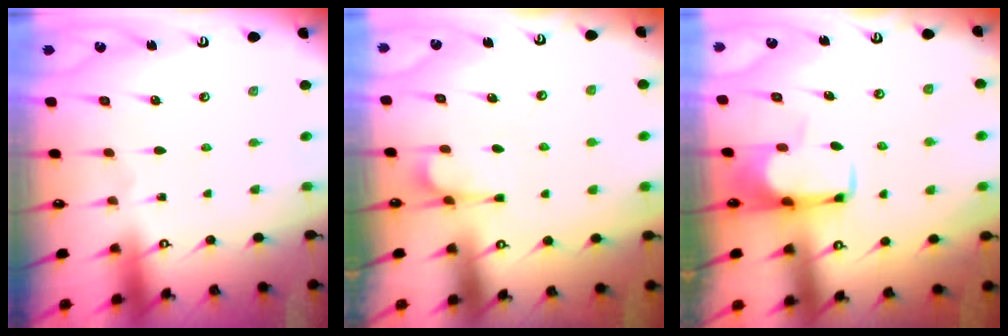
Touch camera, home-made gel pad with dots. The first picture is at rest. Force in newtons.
{"total": 2.6, "press": 2.4, "slide": 1.0}
{"total": 1.8, "press": 1.7, "slide": 0.4}